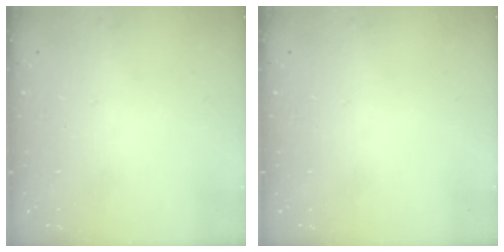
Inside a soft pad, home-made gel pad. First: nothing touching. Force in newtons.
{"total": 0.0}